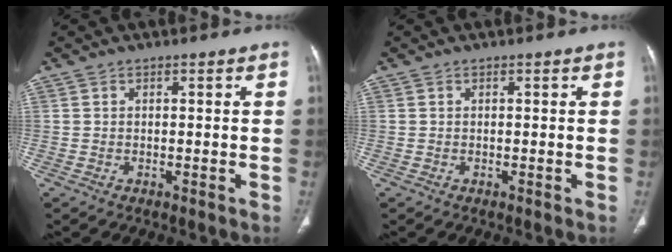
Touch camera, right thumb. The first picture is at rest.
{"total": 0.0}